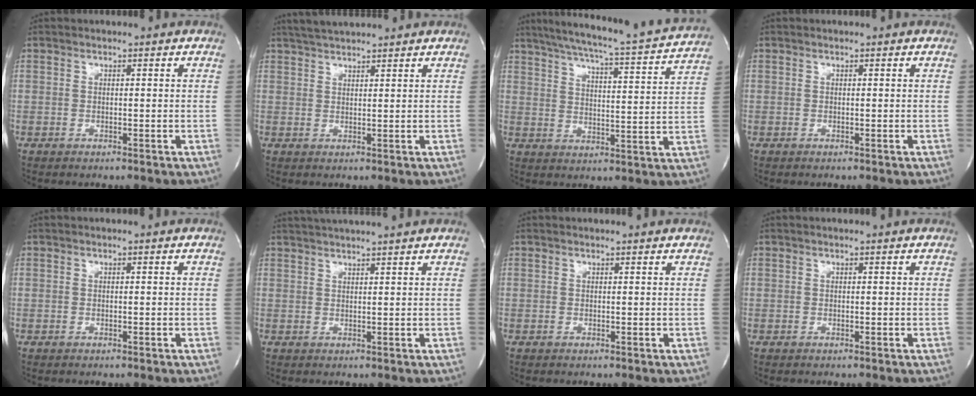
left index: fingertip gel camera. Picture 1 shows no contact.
{"total": 5.4, "force": [5.0, 0.1, 1.9], "torque": [-0.038, 0.026, 0.084]}
{"total": 19.8, "force": [17.9, -0.1, 8.4], "torque": [-0.141, -0.030, 0.234]}
{"total": 0.0}
{"total": 0.0}
{"total": 7.1, "force": [6.5, -0.9, 2.7], "torque": [-0.048, 0.022, 0.089]}
{"total": 1.9, "force": [1.8, 0.3, 0.2], "torque": [-0.014, 0.009, 0.016]}
{"total": 0.0}